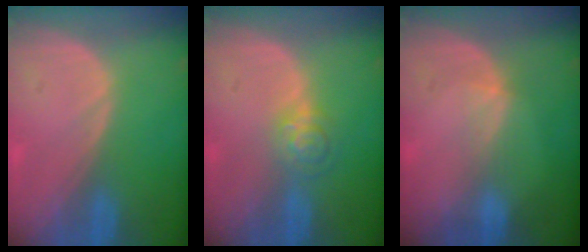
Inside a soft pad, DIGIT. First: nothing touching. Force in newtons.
{"total": 4.1, "press": 3.7, "slide": 1.7}
{"total": 2.1, "press": 1.7, "slide": 1.2}